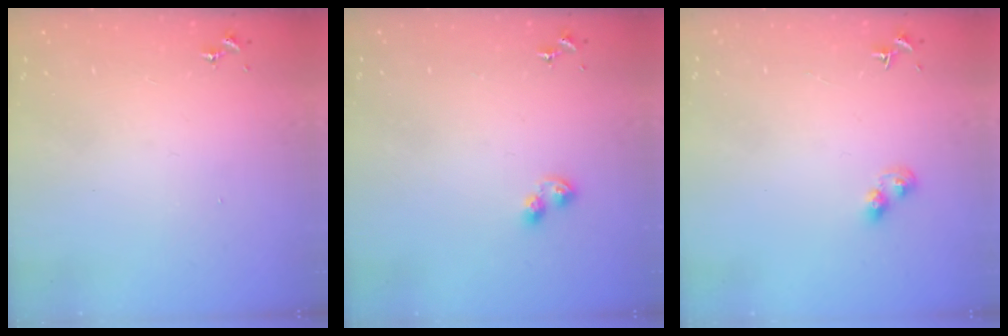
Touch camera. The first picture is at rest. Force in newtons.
{"total": 4.3, "press": 4.3, "slide": 0.3}
{"total": 4.4, "press": 4.3, "slide": 0.4}